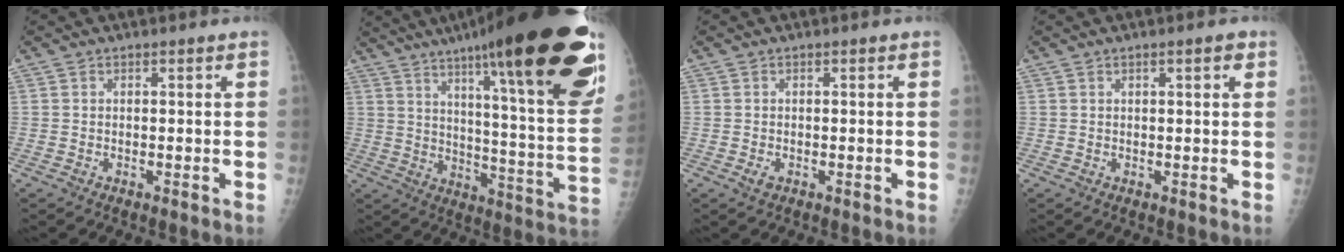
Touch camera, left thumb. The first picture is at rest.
{"total": 33.7, "force": [21.3, 5.0, 25.6], "torque": [-0.294, -0.074, 0.306]}
{"total": 1.0, "force": [-0.5, 0.6, 0.6], "torque": [-0.011, -0.002, -0.007]}
{"total": 1.9, "force": [0.9, 0.6, 1.5], "torque": [-0.017, 0.000, 0.011]}